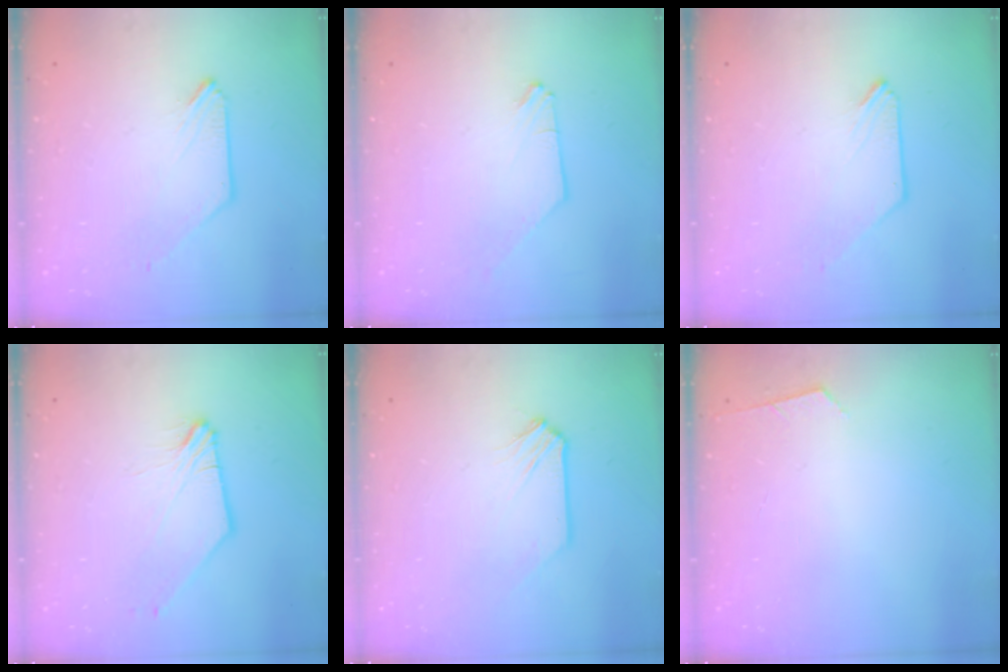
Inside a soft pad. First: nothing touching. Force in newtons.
{"total": 0.0}
{"total": 0.0}
{"total": 2.3, "press": 2.3, "slide": 0.2}
{"total": 0.0}
{"total": 2.6, "press": 2.6, "slide": 0.4}